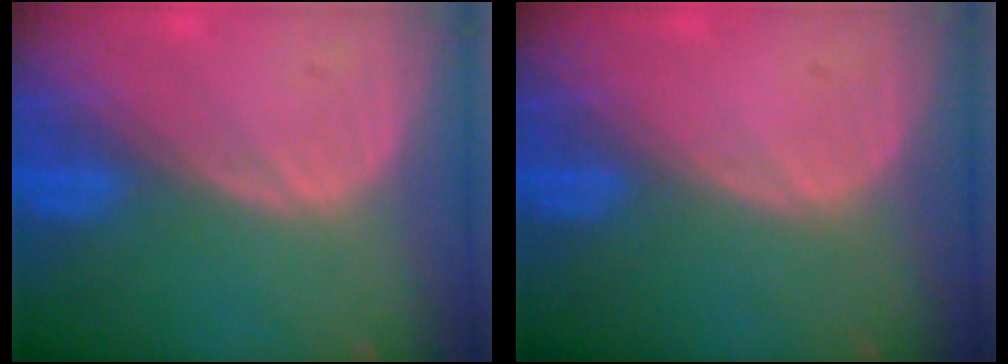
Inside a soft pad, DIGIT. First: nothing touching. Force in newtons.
{"total": 0.0}